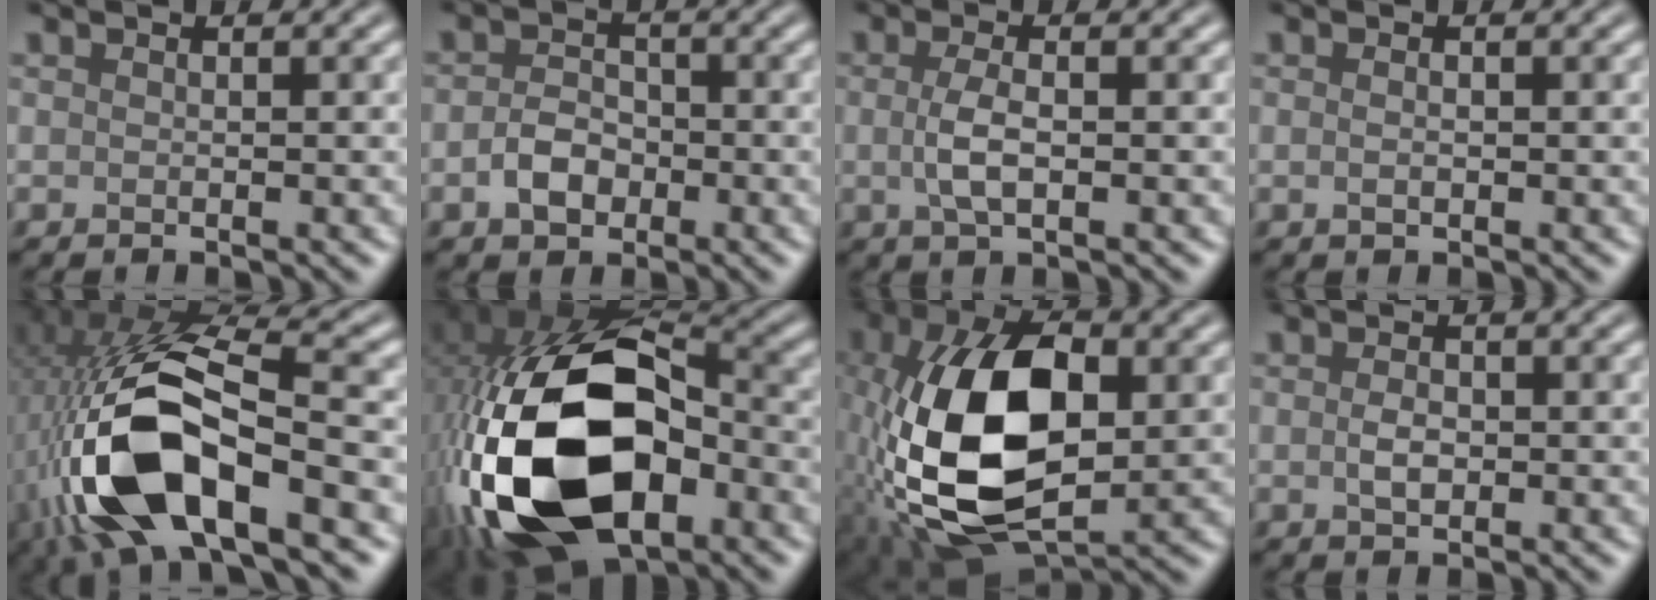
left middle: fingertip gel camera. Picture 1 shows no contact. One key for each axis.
{"total": 2.7, "fx": -1.0, "fy": 2.0, "fz": 1.4, "tx": -0.028, "ty": 0.006, "tz": -0.024}
{"total": 2.5, "fx": -0.1, "fy": 1.0, "fz": 2.3, "tx": -0.055, "ty": 0.001, "tz": -0.003}
{"total": 0.6, "fx": -0.1, "fy": 0.4, "fz": 0.5, "tx": -0.011, "ty": 0.000, "tz": -0.002}
{"total": 14.2, "fx": -3.4, "fy": 6.4, "fz": 12.2, "tx": -0.253, "ty": 0.001, "tz": -0.060}
{"total": 20.3, "fx": -4.7, "fy": 11.9, "fz": 15.7, "tx": -0.344, "ty": -0.052, "tz": -0.067}
{"total": 13.9, "fx": -1.3, "fy": 7.8, "fz": 11.4, "tx": -0.238, "ty": 0.005, "tz": -0.028}
{"total": 1.4, "fx": -0.1, "fy": 1.0, "fz": 1.1, "tx": -0.025, "ty": 0.003, "tz": -0.003}